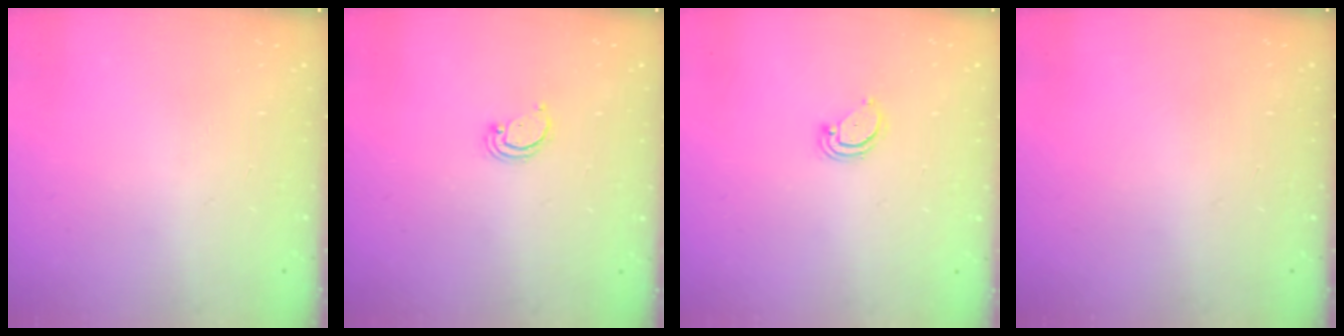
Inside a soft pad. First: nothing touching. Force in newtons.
{"total": 2.2, "press": 2.2, "slide": 0.2}
{"total": 3.0, "press": 3.0, "slide": 0.2}
{"total": 0.0}